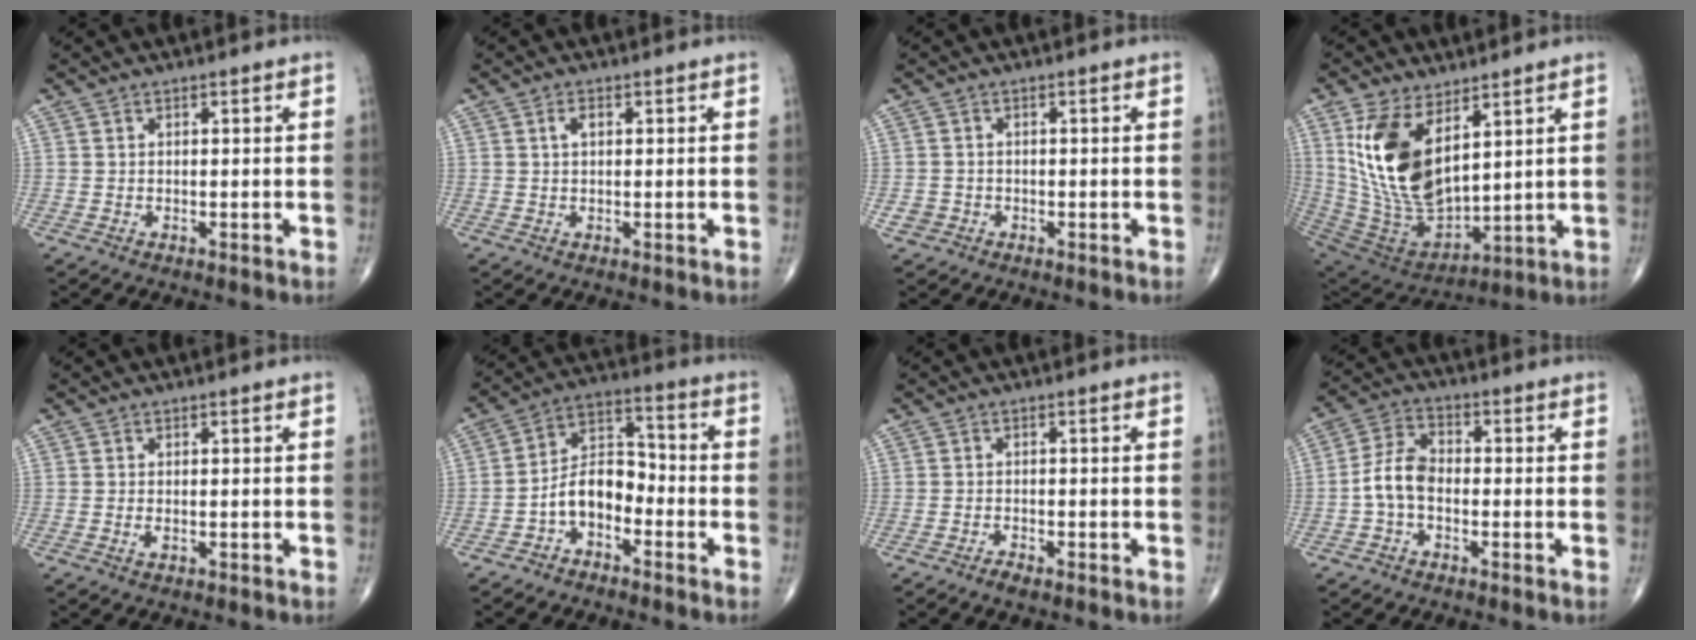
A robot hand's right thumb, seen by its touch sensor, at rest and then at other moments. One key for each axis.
{"total": 1.9, "fx": 0.5, "fy": 1.0, "fz": 1.5, "tx": -0.028, "ty": 0.004, "tz": 0.009}
{"total": 1.9, "fx": -0.7, "fy": 1.7, "fz": 0.4, "tx": -0.002, "ty": 0.007, "tz": -0.012}
{"total": 18.9, "fx": 6.8, "fy": 9.7, "fz": 14.7, "tx": -0.269, "ty": -0.035, "tz": 0.151}
{"total": 0.9, "fx": -0.2, "fy": 0.5, "fz": 0.8, "tx": -0.013, "ty": 0.000, "tz": -0.004}
{"total": 8.8, "fx": -3.8, "fy": 5.4, "fz": 5.8, "tx": -0.085, "ty": 0.056, "tz": -0.080}
{"total": 1.5, "fx": -1.2, "fy": 0.3, "fz": 0.8, "tx": -0.021, "ty": 0.006, "tz": -0.024}
{"total": 6.7, "fx": -1.6, "fy": 4.1, "fz": 5.1, "tx": -0.096, "ty": 0.025, "tz": -0.043}